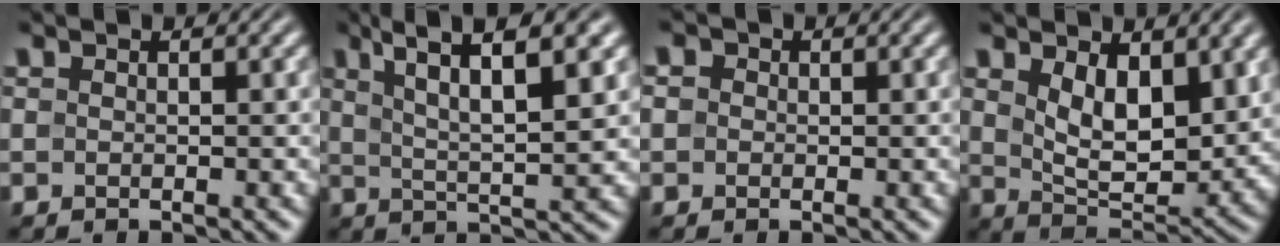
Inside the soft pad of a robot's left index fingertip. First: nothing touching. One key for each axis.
{"total": 7.3, "fx": 4.0, "fy": 1.5, "fz": 5.9, "tx": -0.097, "ty": 0.010, "tz": 0.072}
{"total": 1.6, "fx": 0.6, "fy": 1.4, "fz": 0.7, "tx": -0.008, "ty": 0.011, "tz": -0.011}
{"total": 6.0, "fx": 2.2, "fy": 3.2, "fz": 4.6, "tx": -0.088, "ty": -0.016, "tz": 0.047}